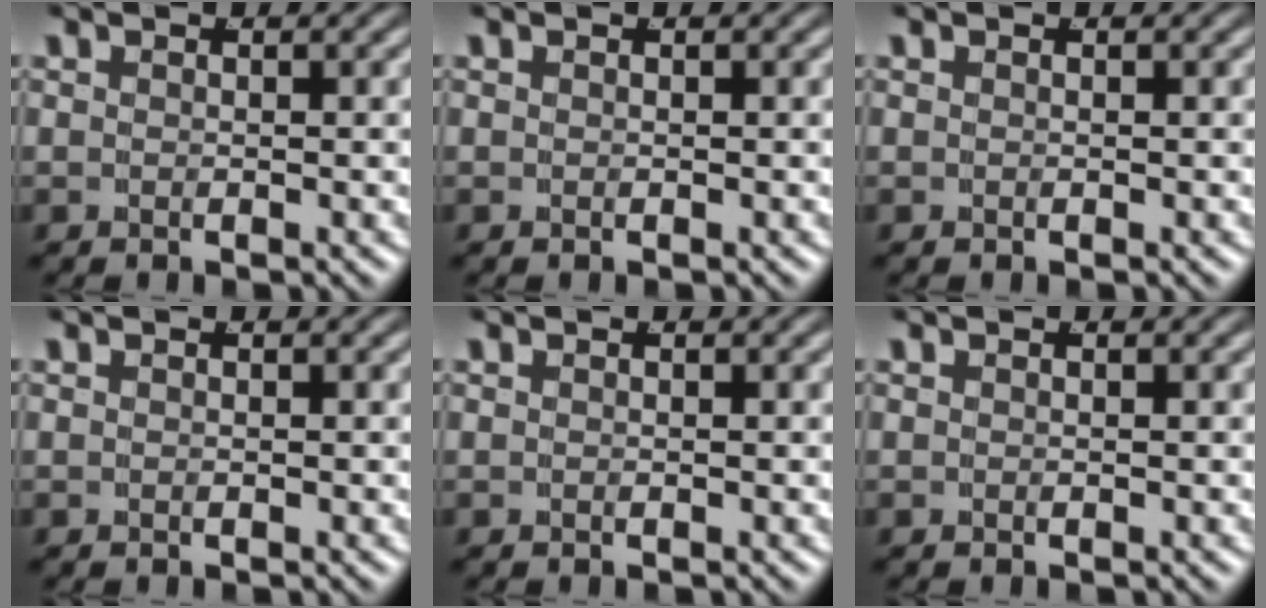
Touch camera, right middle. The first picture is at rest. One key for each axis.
{"total": 0.0}
{"total": 0.0}
{"total": 0.0}
{"total": 0.0}
{"total": 0.0}